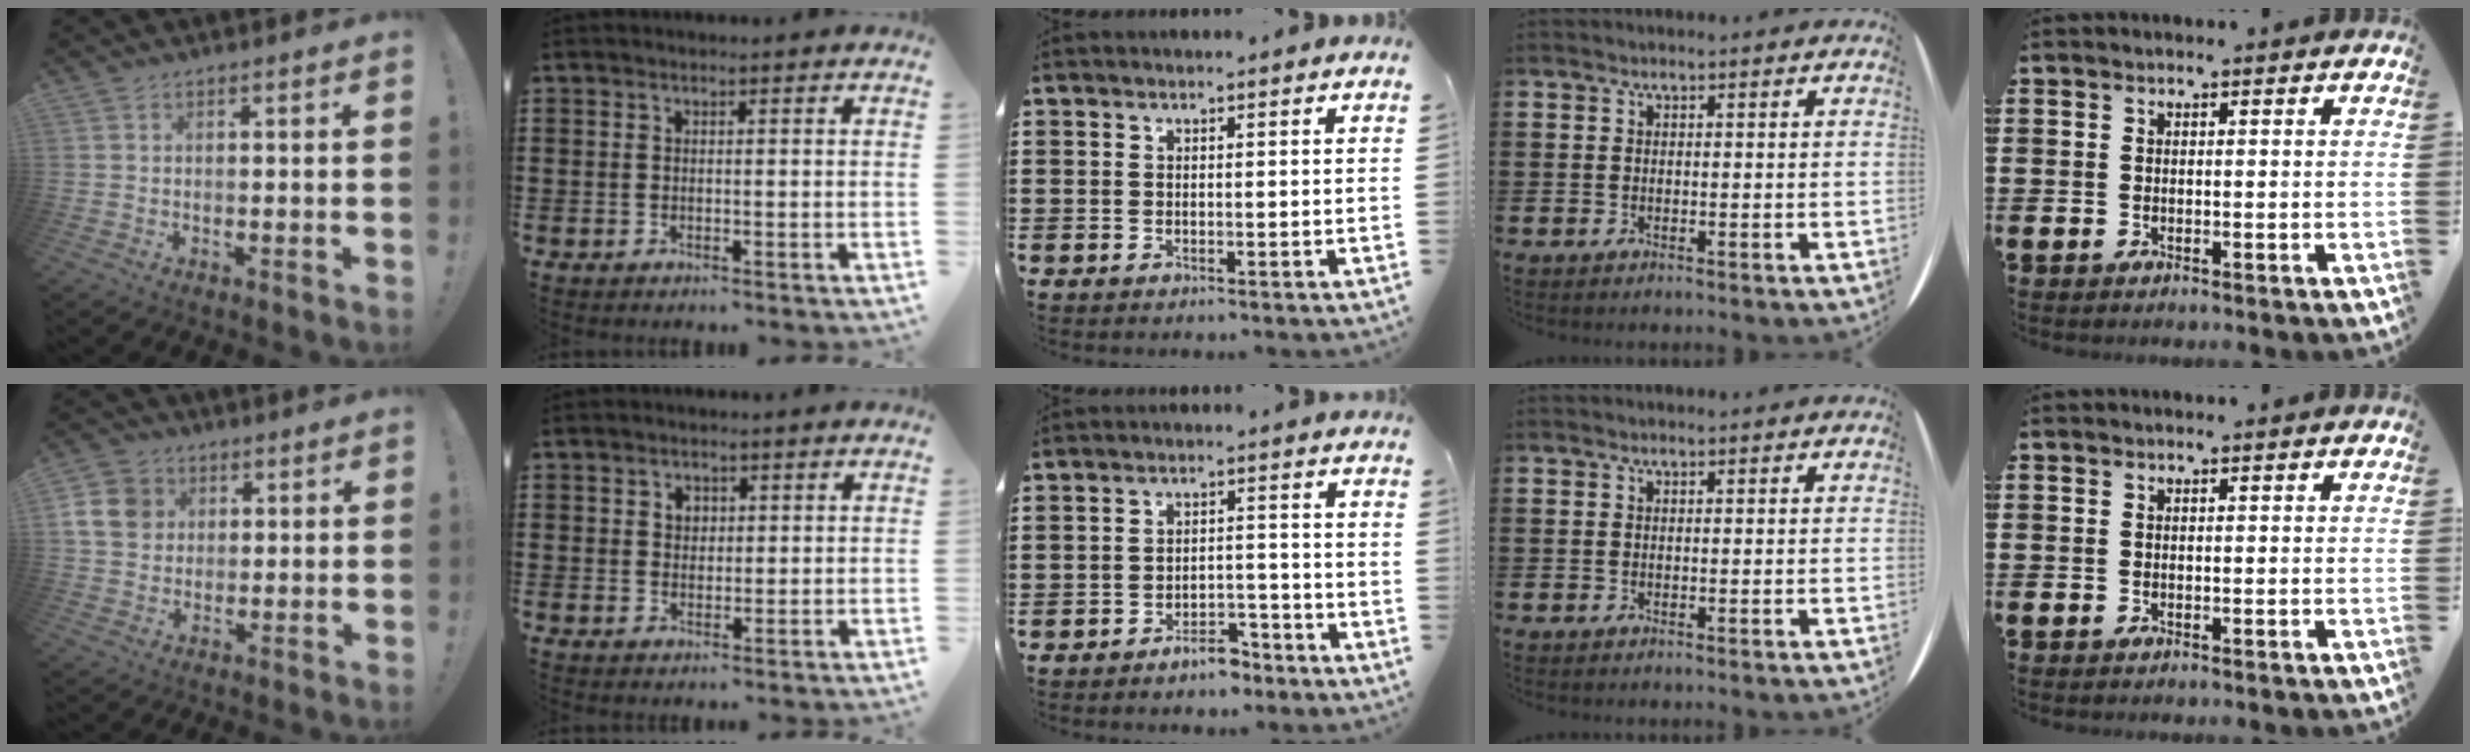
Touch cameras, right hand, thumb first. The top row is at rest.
{"thumb": {"total": 10.3, "force": [2.6, 9.0, 4.2], "torque": [-0.069, -0.006, 0.053]}, "index": {"total": 2.0, "force": [0.7, 1.7, 0.7], "torque": [-0.019, 0.010, 0.012]}, "middle": {"total": 4.1, "force": [-3.8, 1.1, 1.1], "torque": [-0.018, 0.012, -0.075]}}